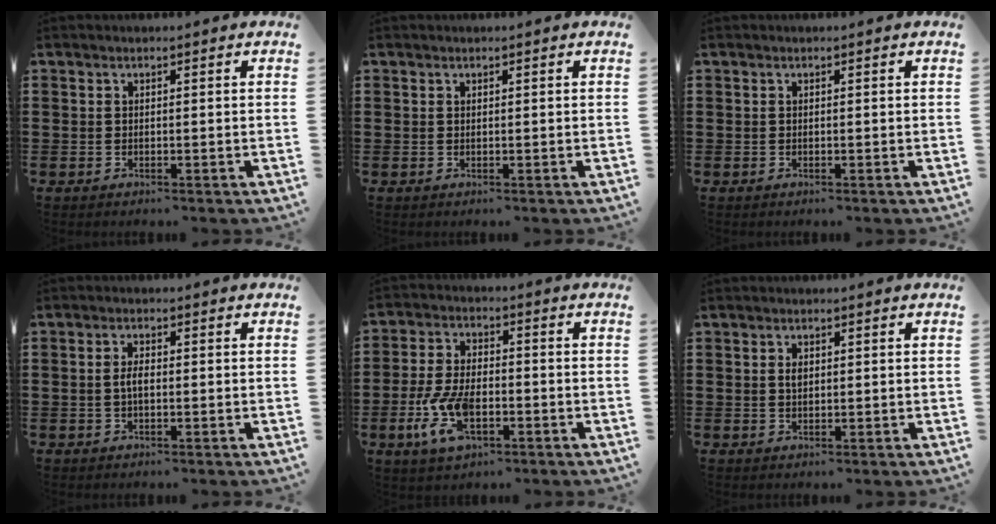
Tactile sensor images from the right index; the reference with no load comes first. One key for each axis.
{"total": 0.0}
{"total": 0.0}
{"total": 2.2, "fx": -0.3, "fy": 0.8, "fz": 2.0, "tx": -0.046, "ty": -0.002, "tz": -0.010}
{"total": 8.7, "fx": -3.0, "fy": 4.2, "fz": 7.0, "tx": -0.169, "ty": -0.009, "tz": -0.060}
{"total": 1.5, "fx": 0.3, "fy": 0.8, "fz": 1.2, "tx": -0.025, "ty": 0.006, "tz": 0.005}